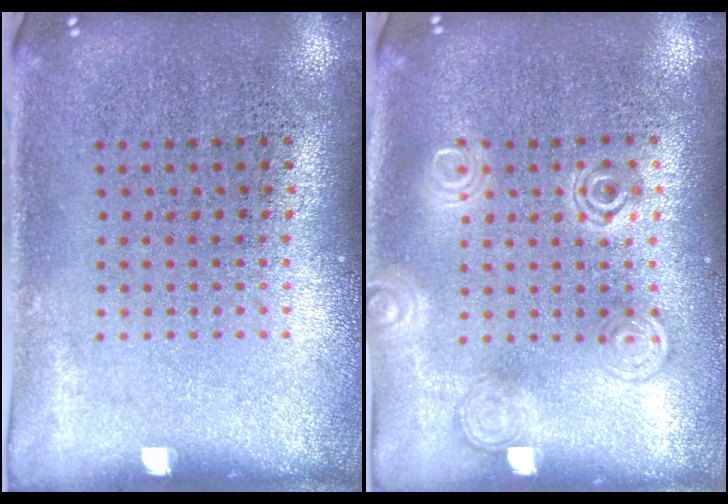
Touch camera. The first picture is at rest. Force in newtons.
{"total": 1.3, "press": 1.2, "slide": 0.3}